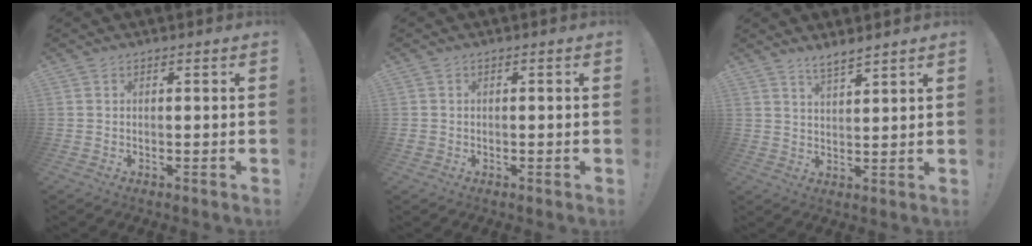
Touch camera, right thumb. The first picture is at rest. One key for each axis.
{"total": 1.1, "fx": -0.5, "fy": 0.8, "fz": 0.4, "tx": -0.007, "ty": 0.003, "tz": -0.009}
{"total": 4.8, "fx": 4.3, "fy": 0.8, "fz": 1.9, "tx": -0.035, "ty": -0.028, "tz": 0.078}